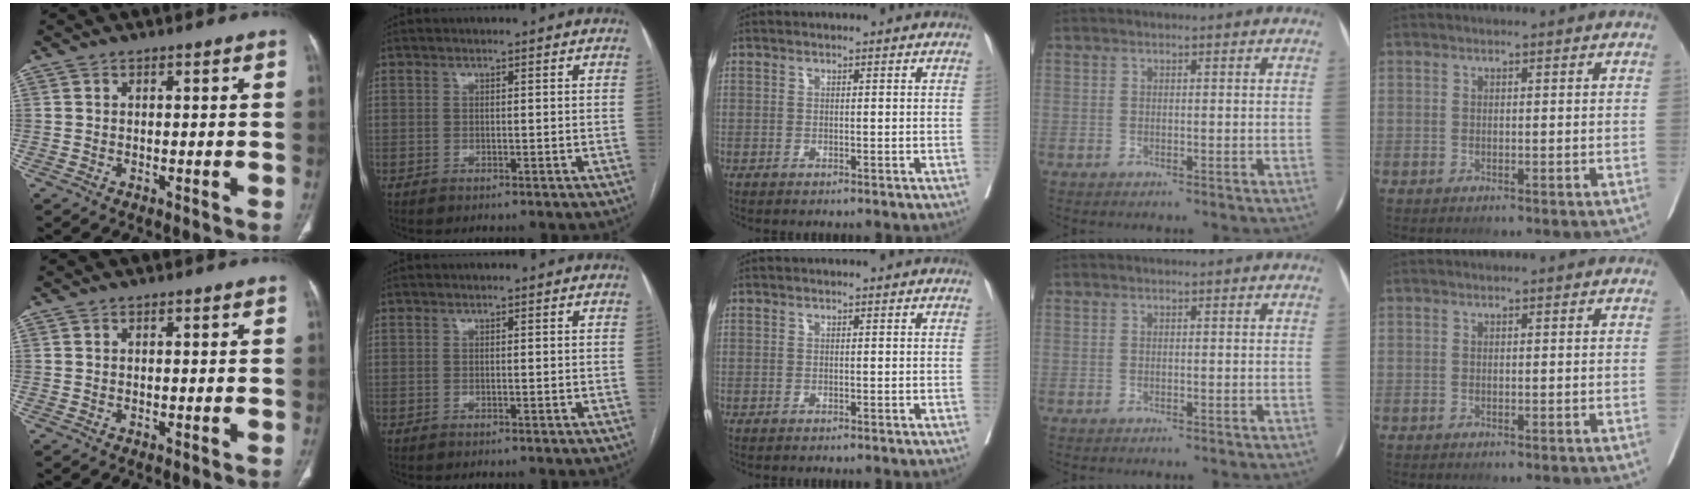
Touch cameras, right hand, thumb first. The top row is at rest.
{}